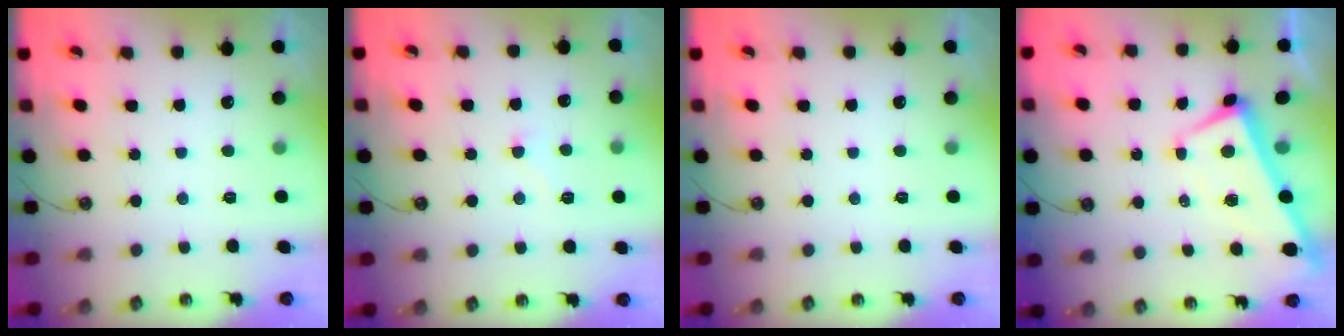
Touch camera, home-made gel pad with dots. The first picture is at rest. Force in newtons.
{"total": 2.8, "press": 2.7, "slide": 0.7}
{"total": 0.0}
{"total": 2.4, "press": 2.3, "slide": 0.7}